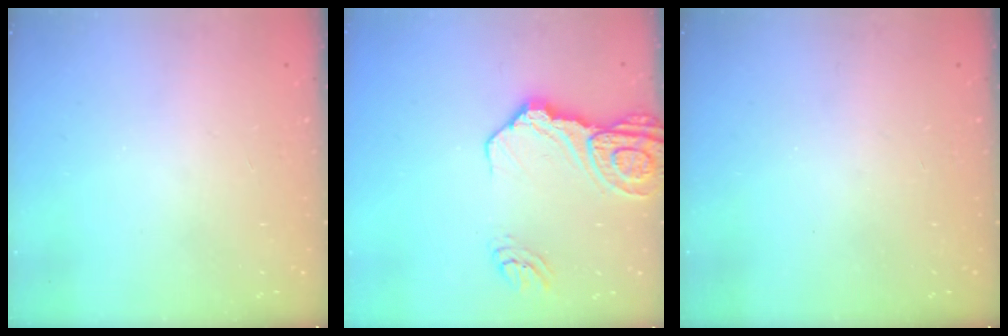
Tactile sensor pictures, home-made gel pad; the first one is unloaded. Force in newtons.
{"total": 16.1, "press": 16.0, "slide": 1.9}
{"total": 0.0}